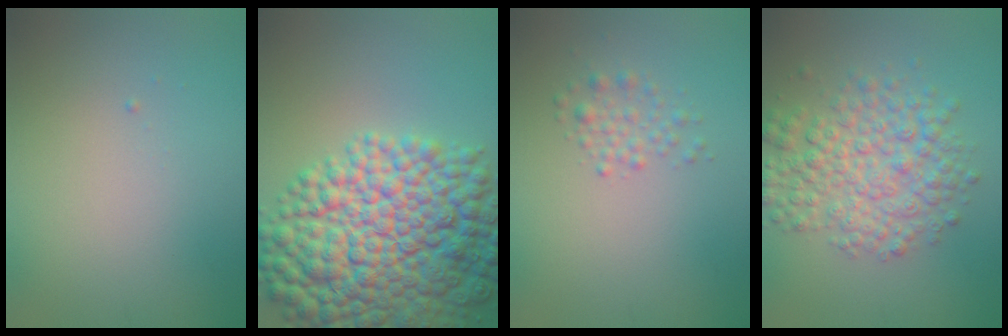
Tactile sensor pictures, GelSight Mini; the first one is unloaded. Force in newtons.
{"total": 13.7, "press": 13.7, "slide": 0.1}
{"total": 1.6, "press": 1.6, "slide": 0.1}
{"total": 5.8, "press": 5.8, "slide": 0.1}